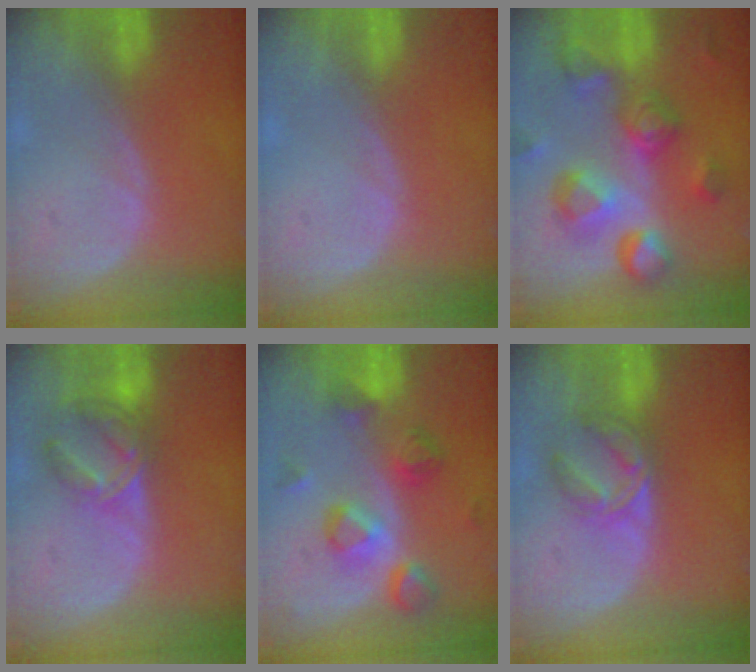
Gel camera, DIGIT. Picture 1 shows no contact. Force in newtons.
{"total": 0.6, "press": 0.0, "slide": 0.6}
{"total": 11.0, "press": 9.8, "slide": 4.9}
{"total": 7.1, "press": 6.2, "slide": 3.6}
{"total": 7.4, "press": 7.3, "slide": 0.8}
{"total": 5.5, "press": 5.4, "slide": 1.1}